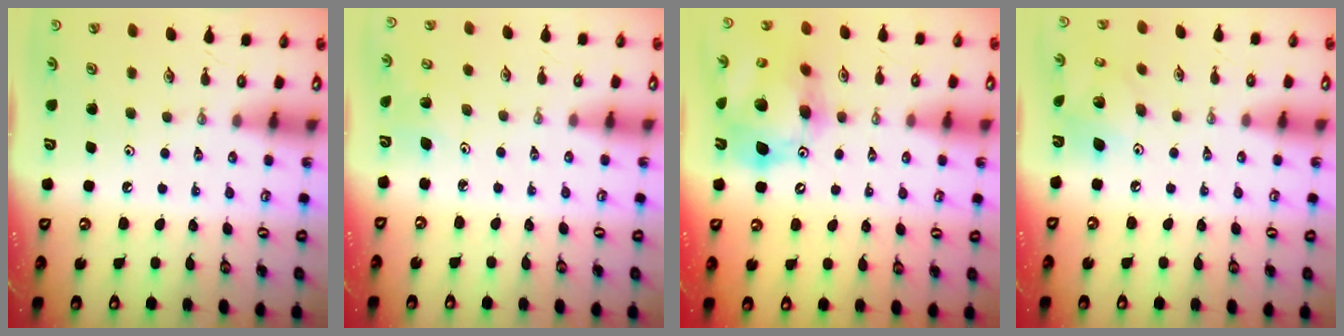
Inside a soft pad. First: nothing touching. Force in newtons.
{"total": 4.2, "press": 4.1, "slide": 0.8}
{"total": 17.2, "press": 17.0, "slide": 2.7}
{"total": 9.5, "press": 9.4, "slide": 0.7}